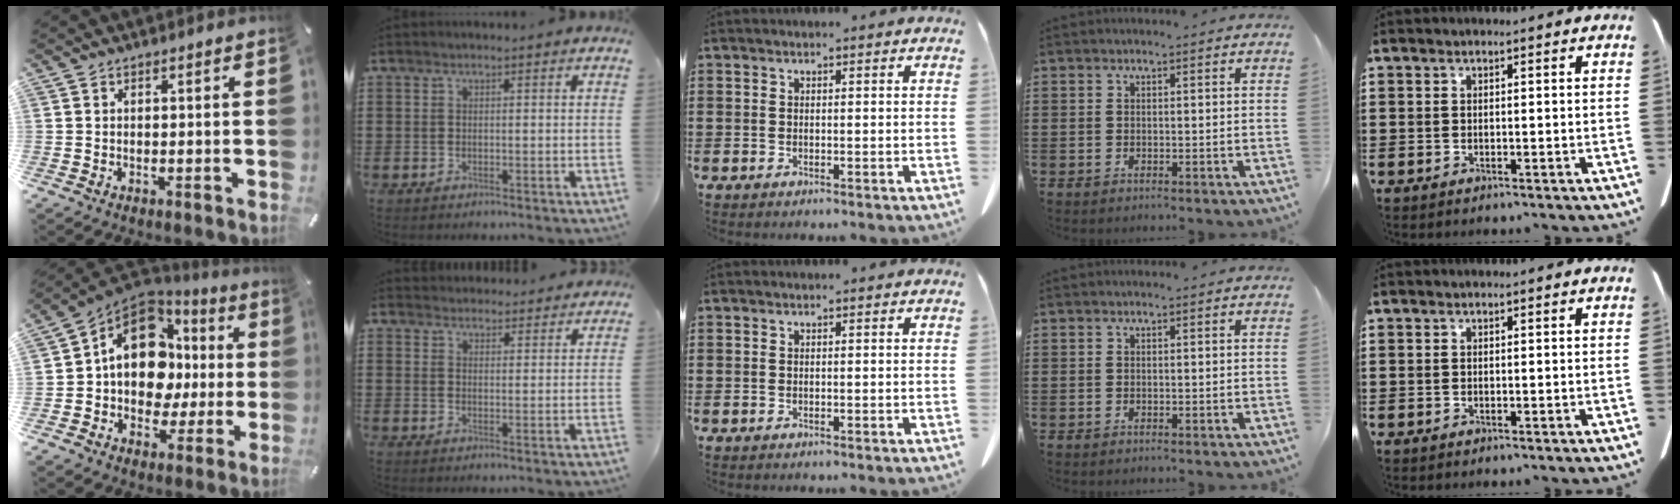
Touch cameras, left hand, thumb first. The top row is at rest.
{"thumb": {"total": 15.7, "force": [0.9, 12.6, 9.3], "torque": [-0.165, -0.002, 0.020]}, "index": {"total": 3.1, "force": [3.1, 0.5, -0.2], "torque": [-0.006, -0.010, 0.059]}}